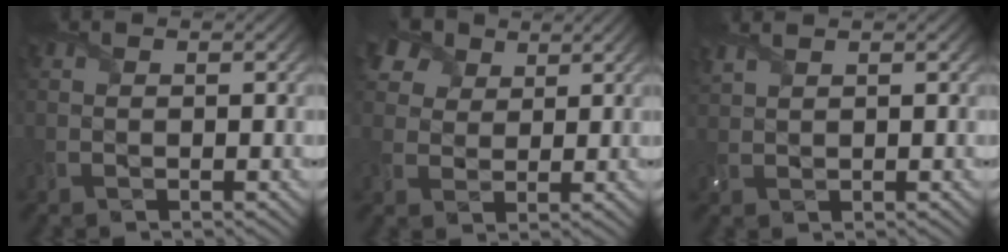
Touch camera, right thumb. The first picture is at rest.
{"total": 6.5, "force": [4.1, 4.2, 2.9], "torque": [-0.085, 0.012, 0.076]}
{"total": 1.8, "force": [1.6, 0.3, 0.7], "torque": [-0.024, 0.008, 0.038]}